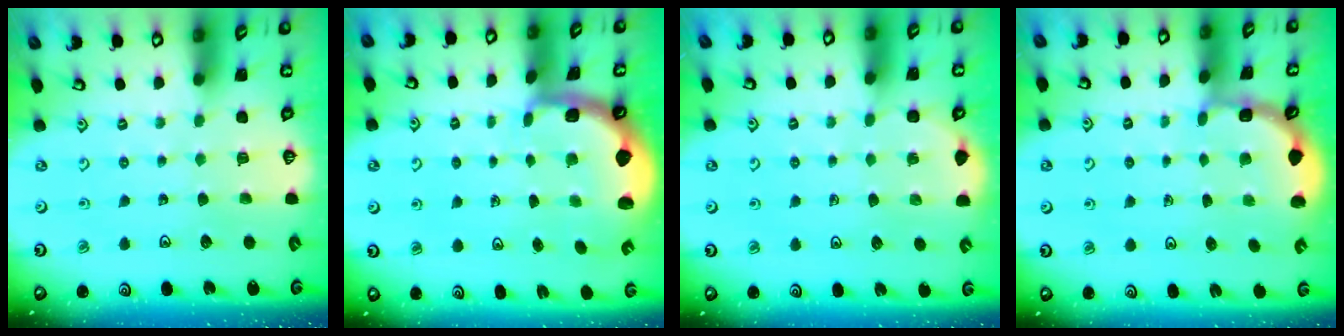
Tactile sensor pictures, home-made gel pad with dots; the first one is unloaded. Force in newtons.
{"total": 2.4, "press": 2.0, "slide": 1.2}
{"total": 1.7, "press": 1.5, "slide": 0.8}
{"total": 1.9, "press": 1.9, "slide": 0.3}